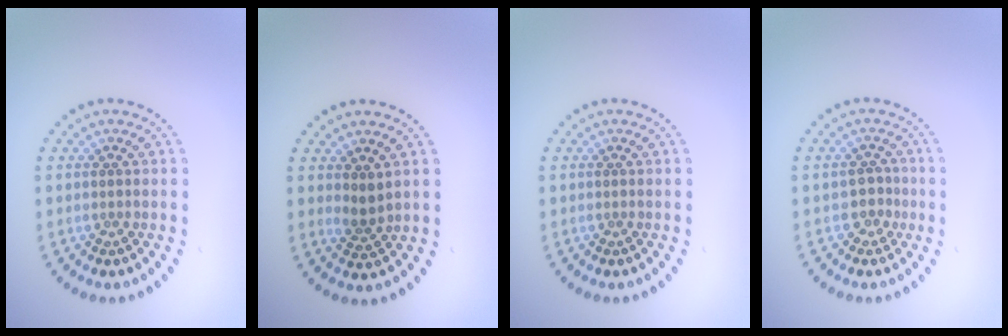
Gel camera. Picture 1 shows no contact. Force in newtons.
{"total": 1.6, "press": 1.3, "slide": 0.9}
{"total": 0.0}
{"total": 1.6, "press": 1.3, "slide": 0.9}